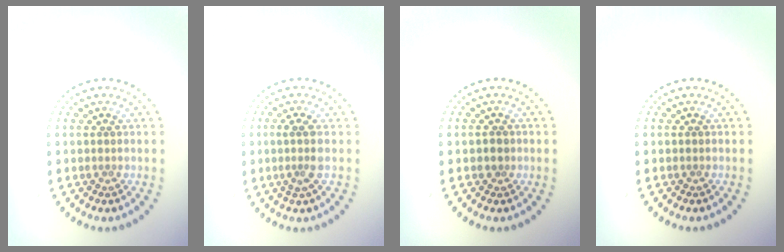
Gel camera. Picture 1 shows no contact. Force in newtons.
{"total": 1.9, "press": 1.5, "slide": 1.2}
{"total": 1.1, "press": 0.9, "slide": 0.5}
{"total": 0.0}